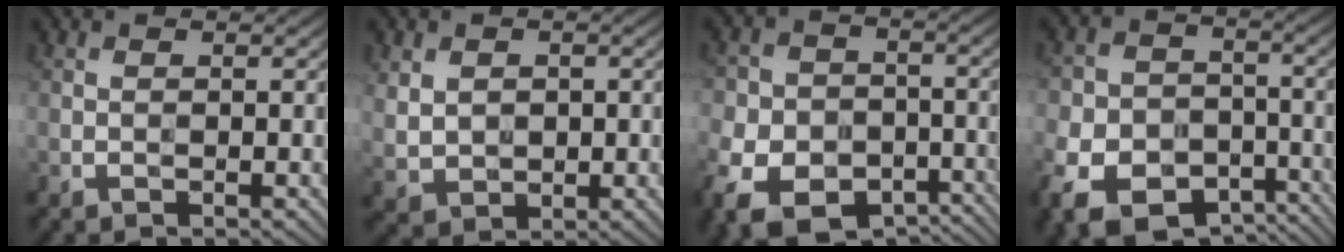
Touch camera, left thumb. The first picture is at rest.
{"total": 4.4, "force": [0.8, 3.5, 2.5], "torque": [-0.066, -0.007, 0.023]}
{"total": 13.3, "force": [-7.4, 9.3, 6.1], "torque": [-0.148, -0.048, -0.119]}
{"total": 13.1, "force": [-7.2, 8.9, 6.3], "torque": [-0.151, -0.039, -0.119]}